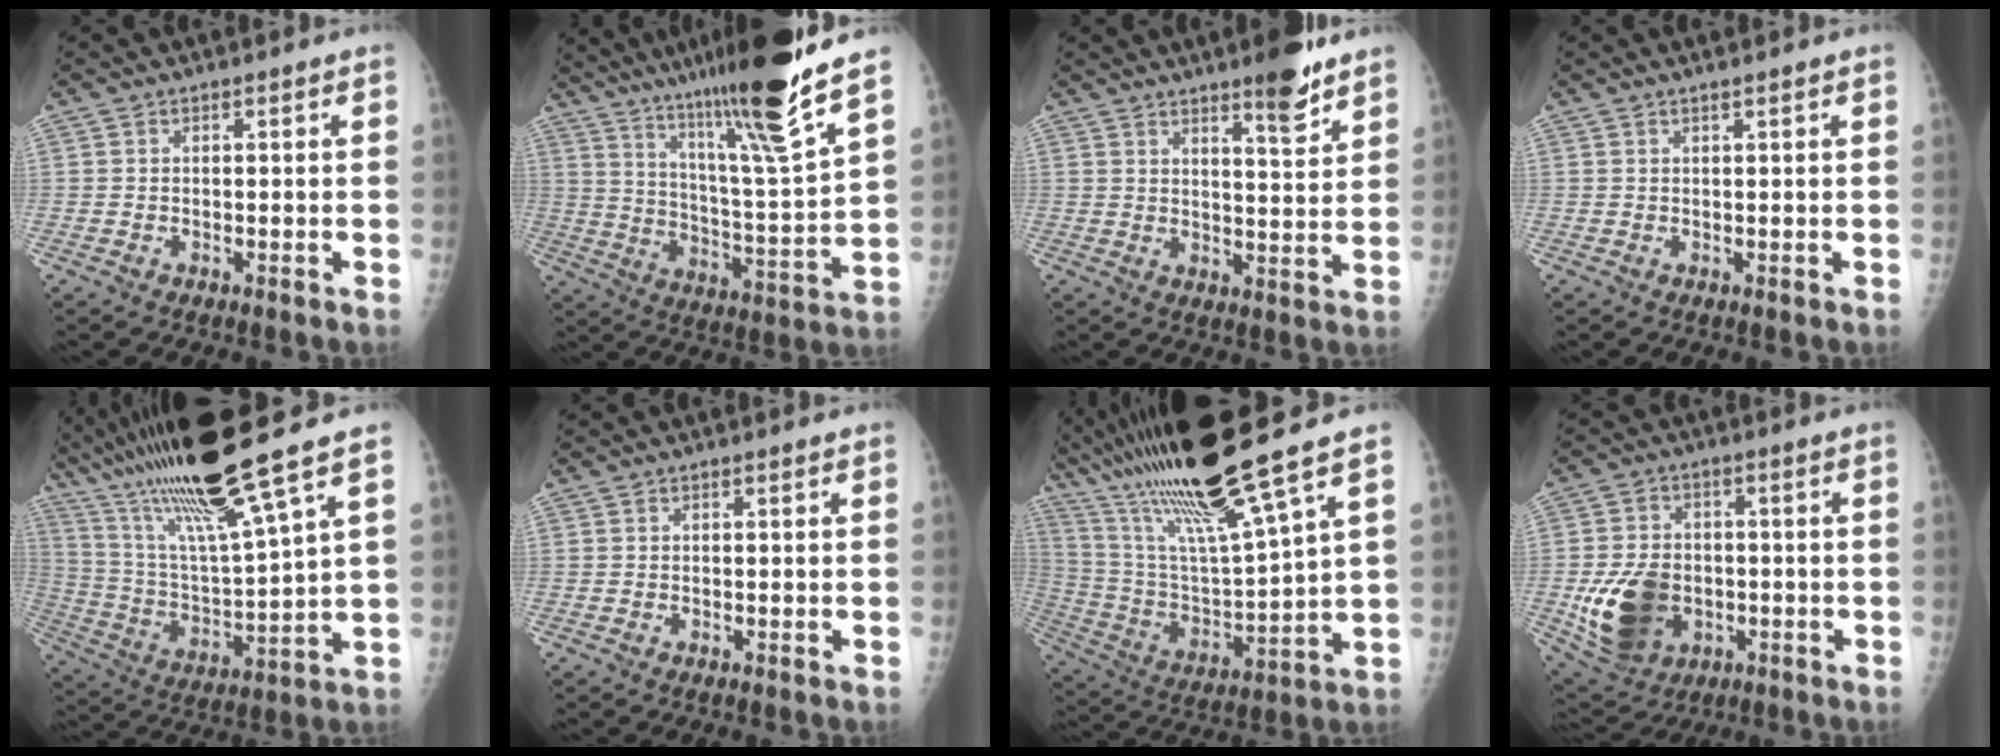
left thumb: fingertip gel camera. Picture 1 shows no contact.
{"total": 22.1, "force": [16.1, 0.1, 15.1], "torque": [-0.232, -0.083, 0.265]}
{"total": 7.7, "force": [5.5, 1.5, 5.1], "torque": [-0.063, -0.039, 0.080]}
{"total": 0.8, "force": [0.6, 0.0, 0.5], "torque": [-0.011, -0.001, 0.012]}
{"total": 20.2, "force": [14.6, -0.1, 14.0], "torque": [-0.251, -0.052, 0.275]}
{"total": 0.0}
{"total": 22.0, "force": [16.1, 0.3, 15.0], "torque": [-0.276, -0.057, 0.305]}
{"total": 13.9, "force": [-2.8, 10.3, 8.8], "torque": [-0.143, 0.003, -0.034]}